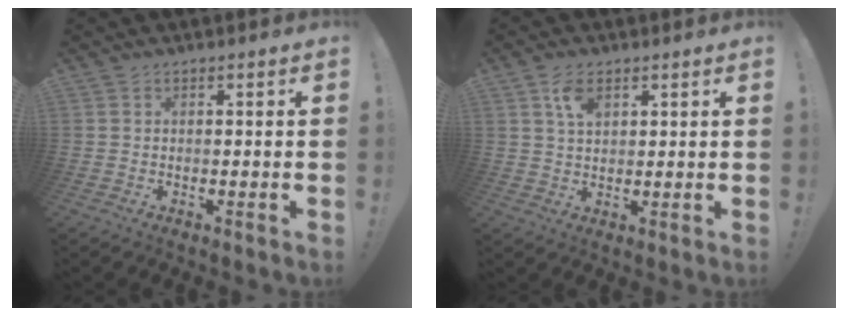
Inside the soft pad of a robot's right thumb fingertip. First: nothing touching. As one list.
[{"total": 5.7, "force": [3.0, 3.5, 3.3], "torque": [-0.040, -0.012, 0.052]}]